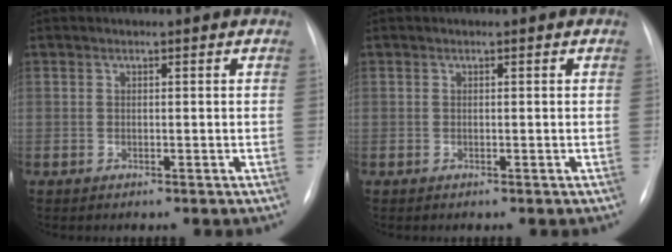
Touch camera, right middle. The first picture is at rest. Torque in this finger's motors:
{"motor_torque": [0.26, -0.52, -0.01, -0.01]}